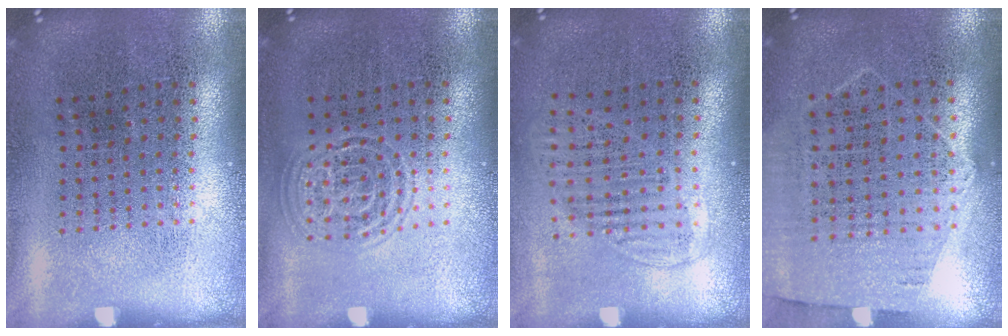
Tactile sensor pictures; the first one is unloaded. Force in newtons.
{"total": 1.3, "press": 1.3, "slide": 0.1}
{"total": 1.3, "press": 1.1, "slide": 0.7}
{"total": 1.2, "press": 1.1, "slide": 0.6}